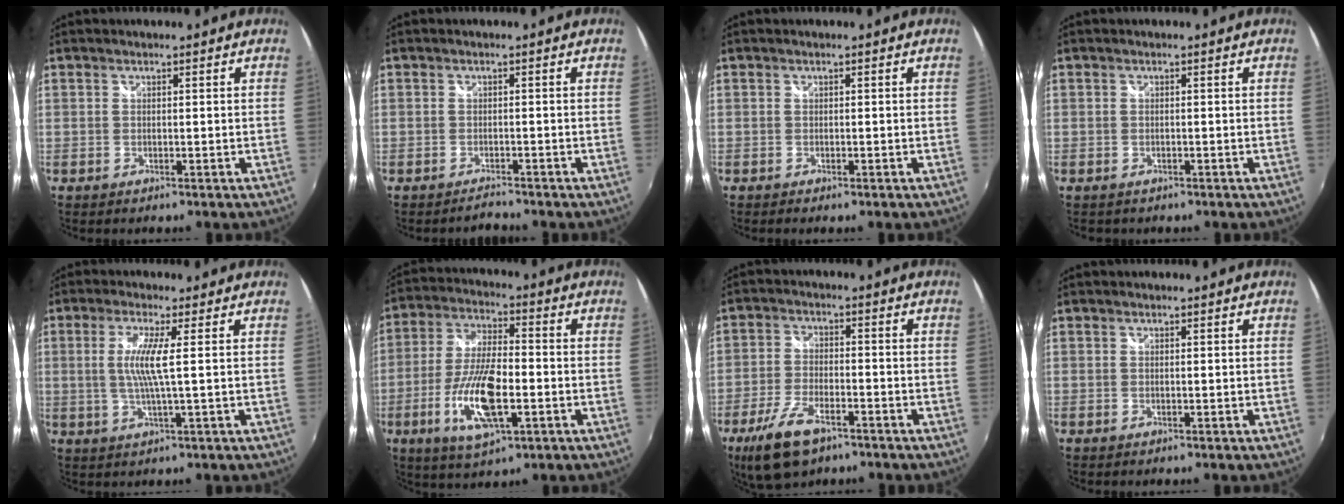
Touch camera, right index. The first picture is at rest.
{"total": 1.6, "force": [-1.5, 0.4, -0.1], "torque": [-0.003, 0.001, -0.028]}
{"total": 0.6, "force": [-0.4, 0.3, 0.2], "torque": [-0.007, -0.004, -0.010]}
{"total": 0.9, "force": [-0.5, 0.8, 0.2], "torque": [-0.007, -0.001, -0.004]}
{"total": 5.8, "force": [0.6, -0.5, 5.8], "torque": [-0.121, -0.006, 0.012]}
{"total": 14.2, "force": [-4.6, 4.8, 12.5], "torque": [-0.260, -0.011, -0.085]}
{"total": 10.7, "force": [-6.7, 4.5, 6.9], "torque": [-0.165, -0.018, -0.125]}
{"total": 0.0}